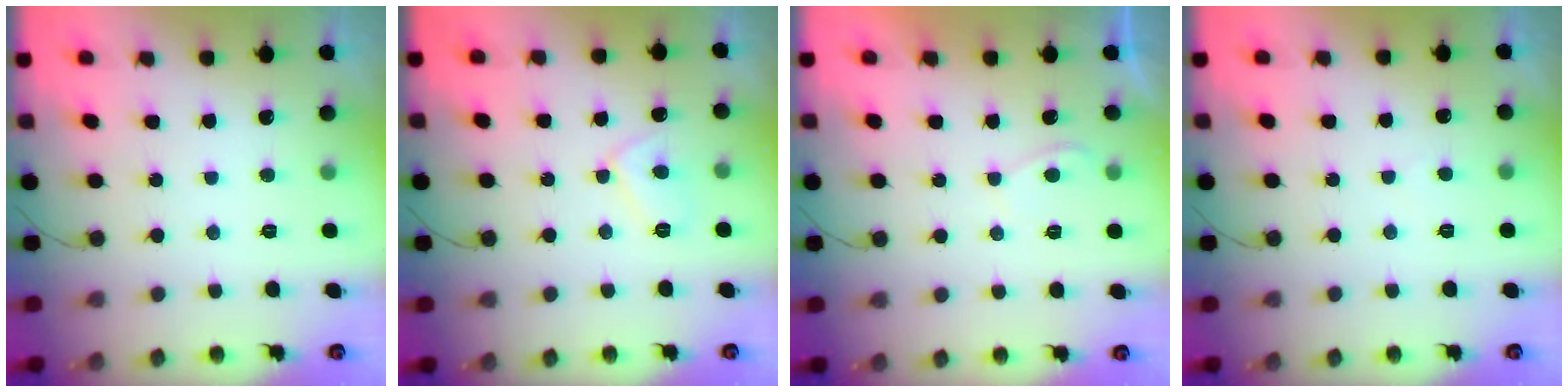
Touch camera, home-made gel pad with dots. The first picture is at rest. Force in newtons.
{"total": 6.4, "press": 6.4, "slide": 0.6}
{"total": 1.2, "press": 1.0, "slide": 0.6}
{"total": 2.8, "press": 2.8, "slide": 0.3}